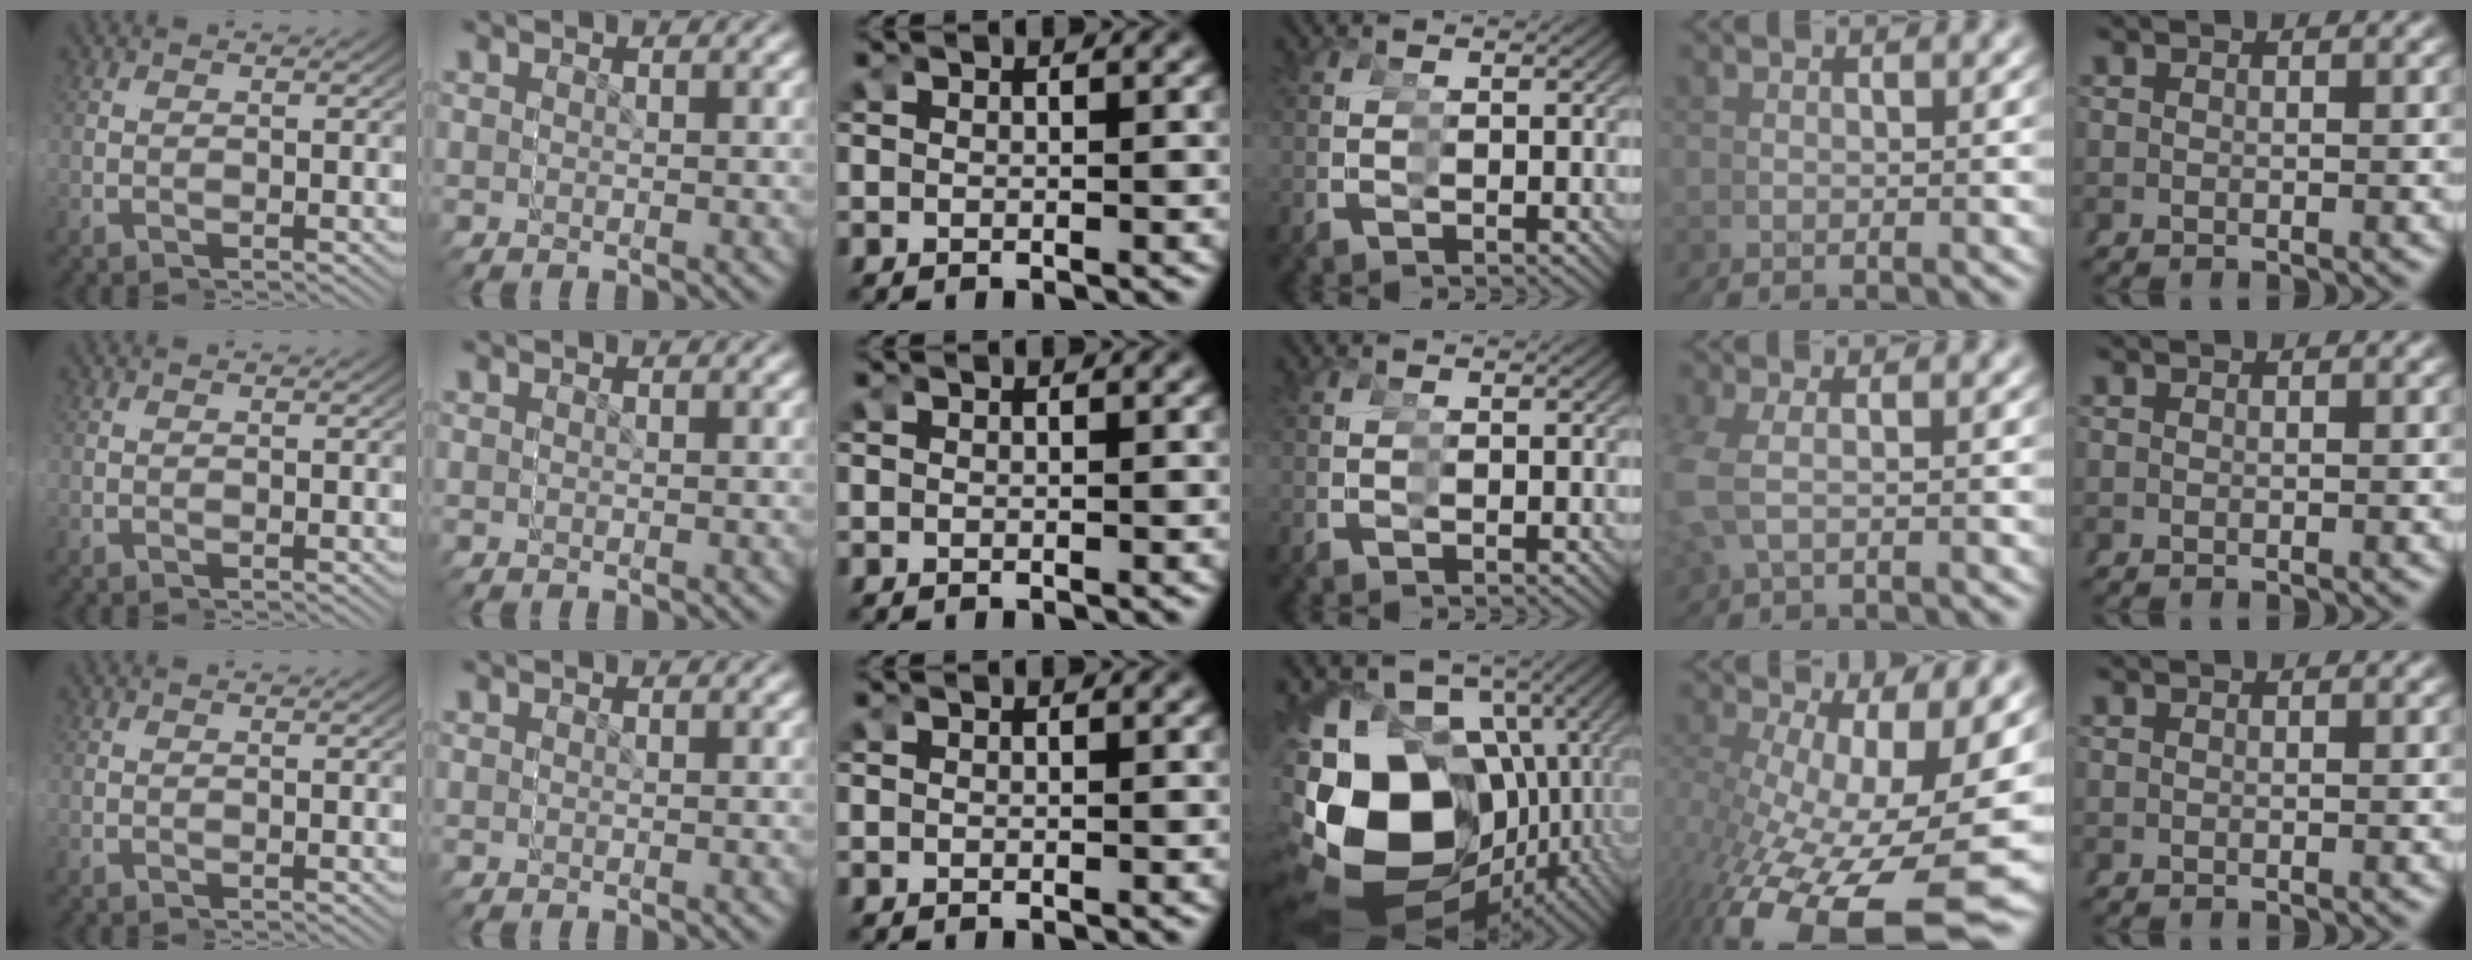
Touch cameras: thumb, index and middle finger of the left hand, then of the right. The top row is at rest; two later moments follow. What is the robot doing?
{"motion": "grasp_and_lifting", "object": "straw"}